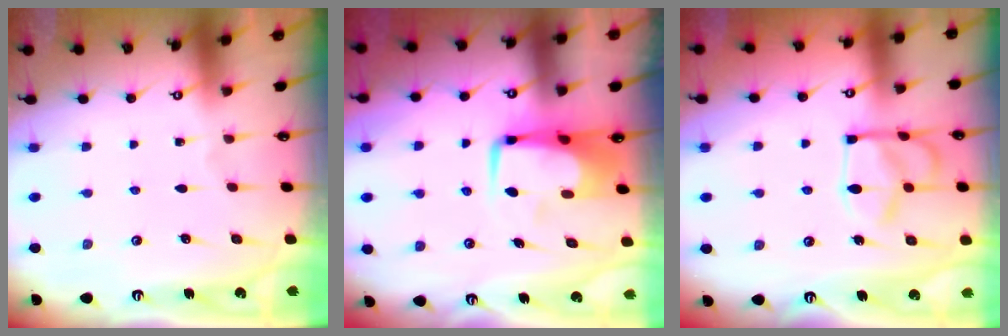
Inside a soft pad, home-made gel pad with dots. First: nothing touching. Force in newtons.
{"total": 8.1, "press": 8.0, "slide": 0.8}
{"total": 11.8, "press": 11.8, "slide": 0.7}